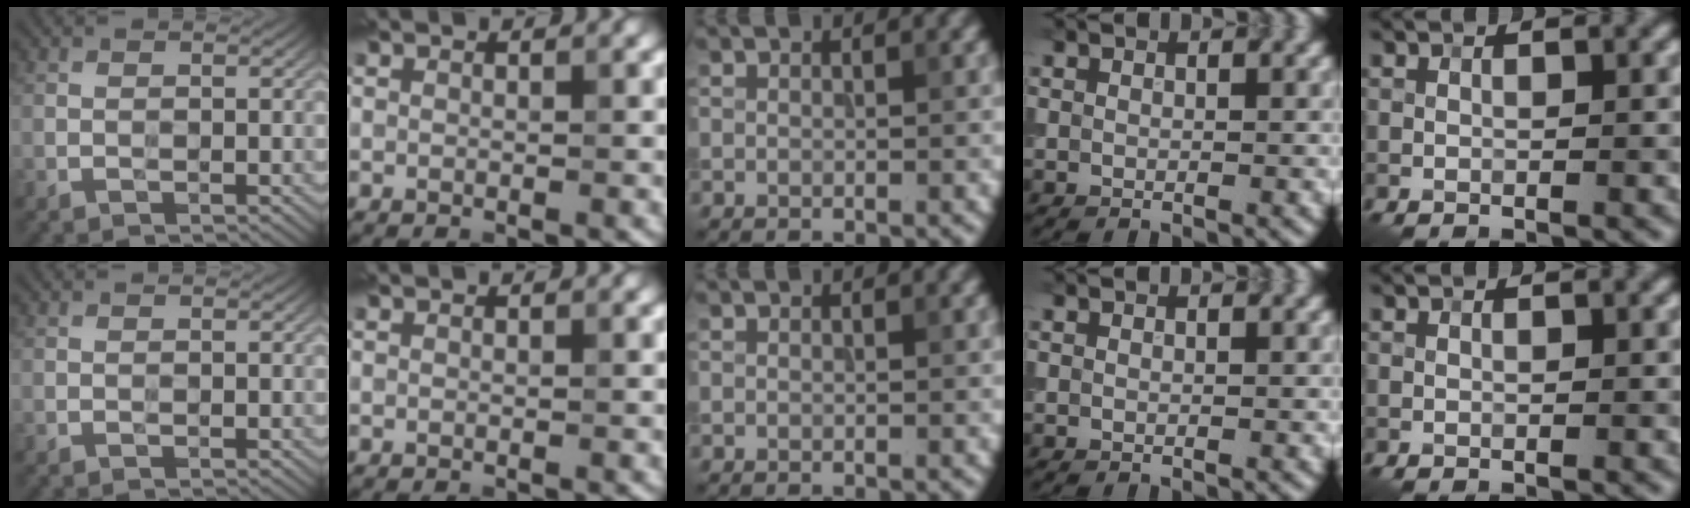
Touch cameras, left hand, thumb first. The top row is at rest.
{}